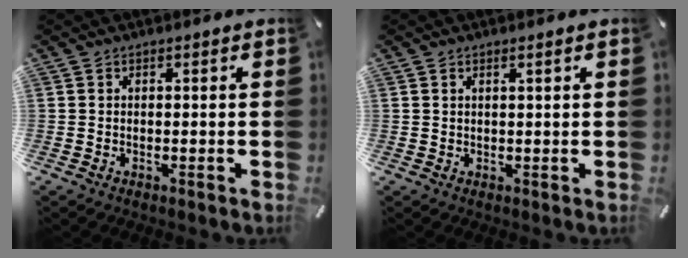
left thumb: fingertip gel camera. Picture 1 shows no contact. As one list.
[{"total": 1.2, "force": [0.6, 0.0, 1.0], "torque": [-0.019, 0.000, 0.010]}]